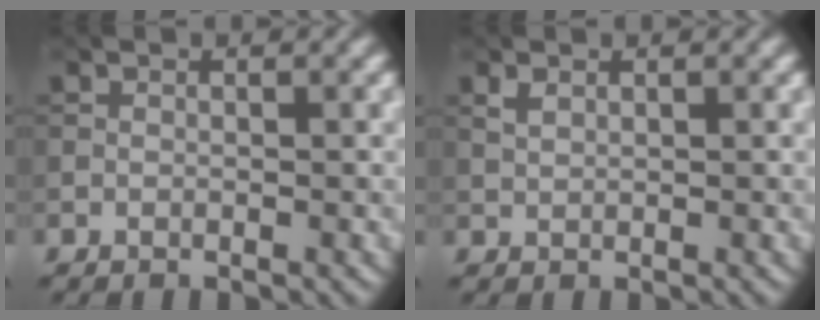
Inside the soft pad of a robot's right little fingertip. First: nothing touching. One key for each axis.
{"total": 0.9, "fx": 0.5, "fy": 0.5, "fz": 0.5, "tx": -0.014, "ty": 0.000, "tz": 0.011}